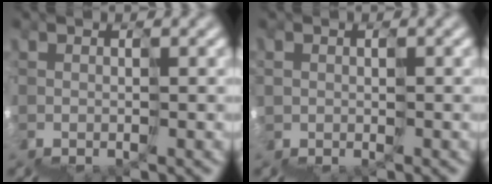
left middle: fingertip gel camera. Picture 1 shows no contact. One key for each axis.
{"total": 2.0, "fx": 0.7, "fy": 0.0, "fz": -1.9, "tx": 0.026, "ty": 0.011, "tz": 0.005}